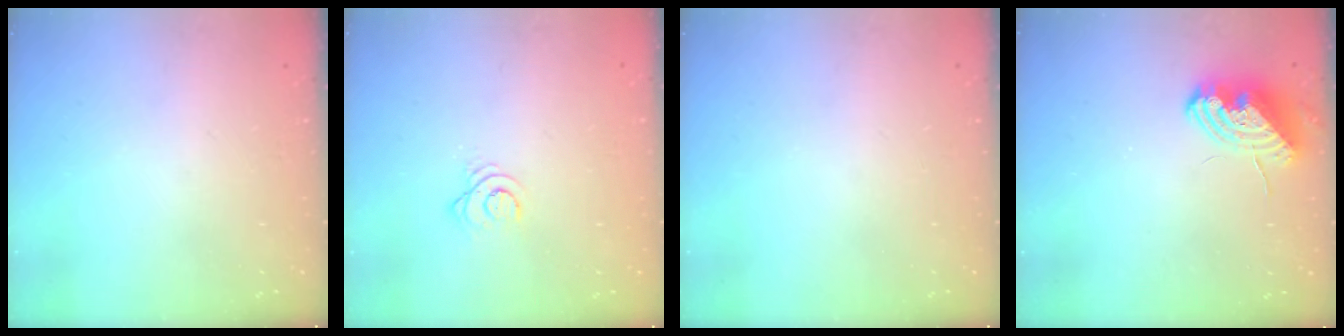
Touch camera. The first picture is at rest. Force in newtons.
{"total": 3.7, "press": 3.6, "slide": 0.5}
{"total": 0.0}
{"total": 9.0, "press": 8.9, "slide": 1.3}